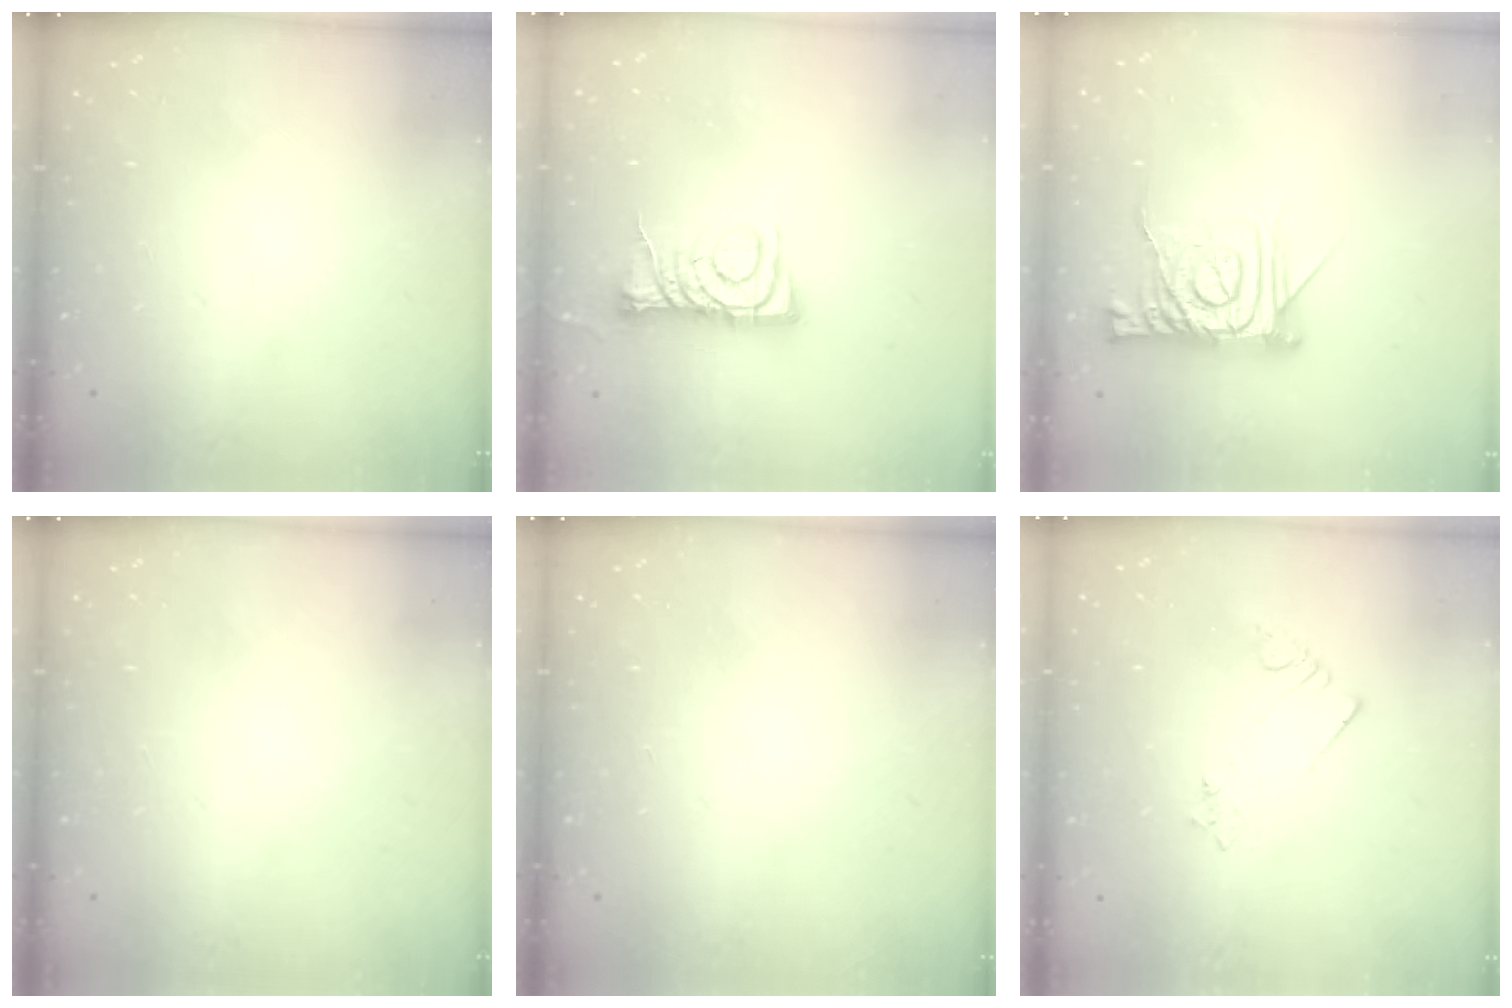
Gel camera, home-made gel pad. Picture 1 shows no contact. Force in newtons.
{"total": 8.8, "press": 8.8, "slide": 0.7}
{"total": 14.3, "press": 14.3, "slide": 1.0}
{"total": 0.0}
{"total": 0.0}
{"total": 2.1, "press": 2.1, "slide": 0.4}